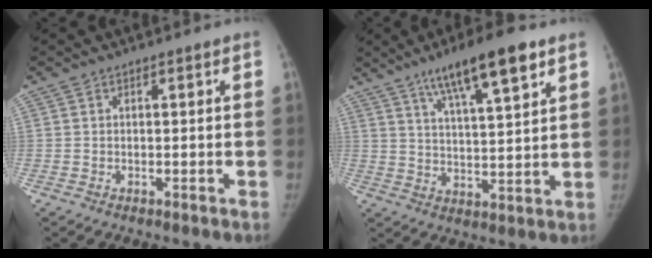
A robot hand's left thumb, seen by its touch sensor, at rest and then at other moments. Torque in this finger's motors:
{"motor_torque": [1.17, 0.21, 1.56, -1.21, 0.25]}